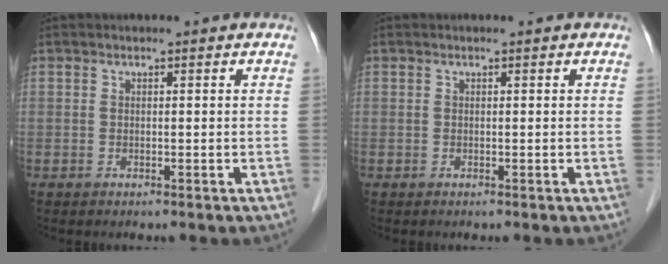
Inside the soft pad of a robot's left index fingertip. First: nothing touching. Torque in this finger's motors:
{"motor_torque": [0.00, 0.01, -0.01, 0.00]}